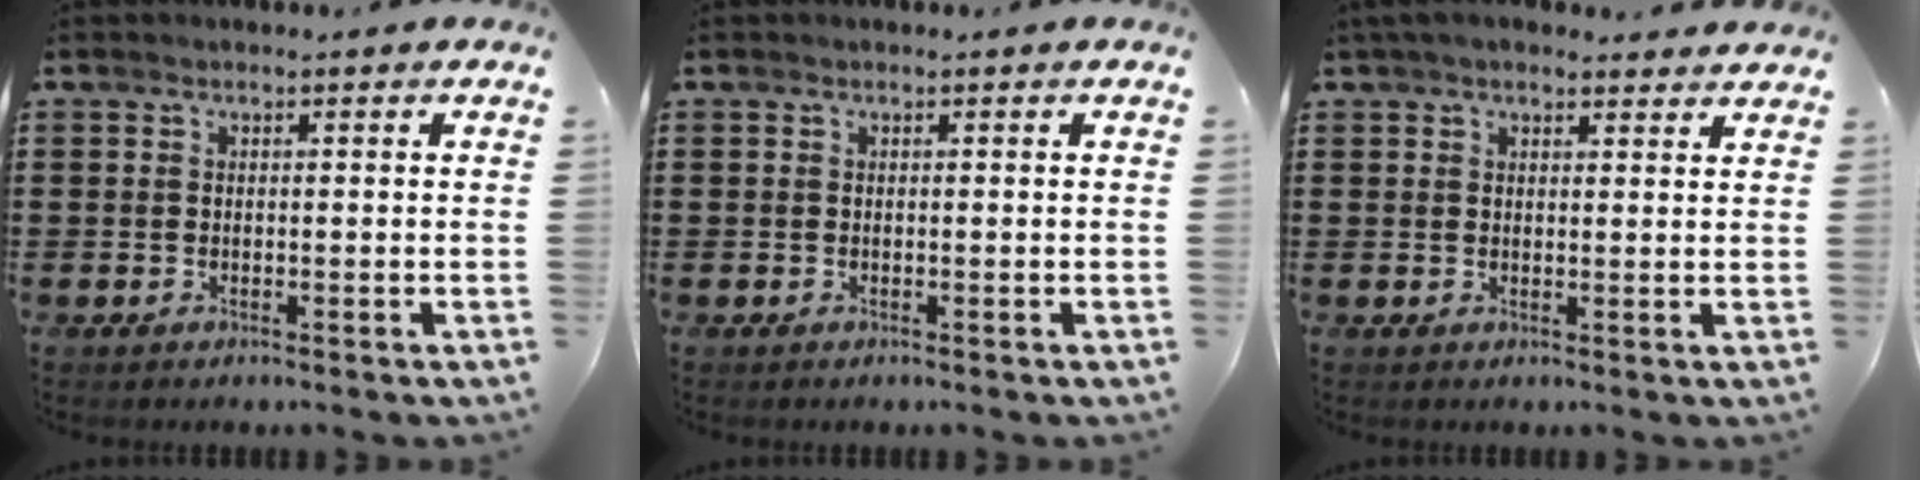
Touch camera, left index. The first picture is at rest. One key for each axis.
{"total": 0.0}
{"total": 3.2, "fx": 2.8, "fy": 0.8, "fz": 1.3, "tx": -0.032, "ty": 0.002, "tz": 0.052}